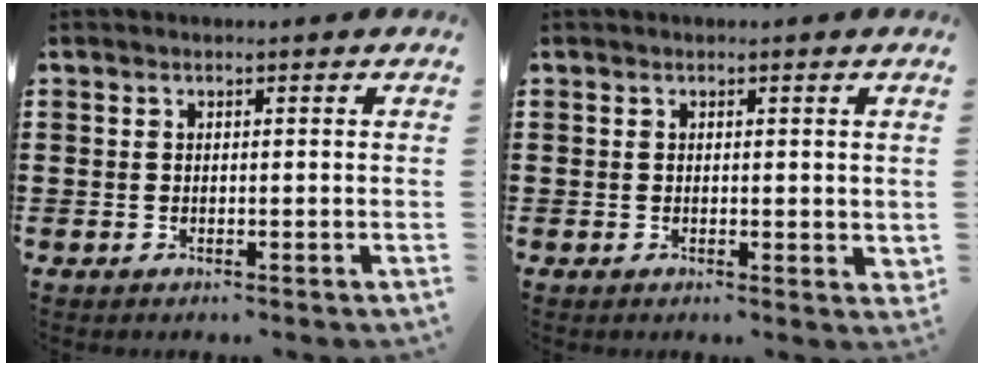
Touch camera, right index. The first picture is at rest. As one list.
[{"total": 0.7, "force": [0.1, 0.6, 0.5], "torque": [-0.010, 0.004, 0.003]}]